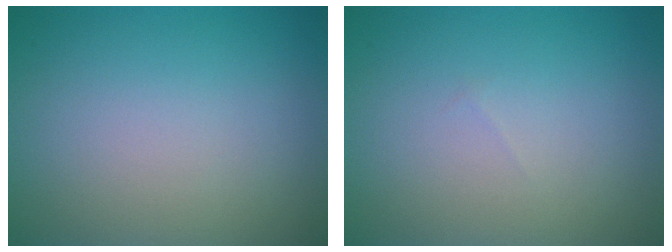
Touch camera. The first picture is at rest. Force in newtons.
{"total": 0.0}